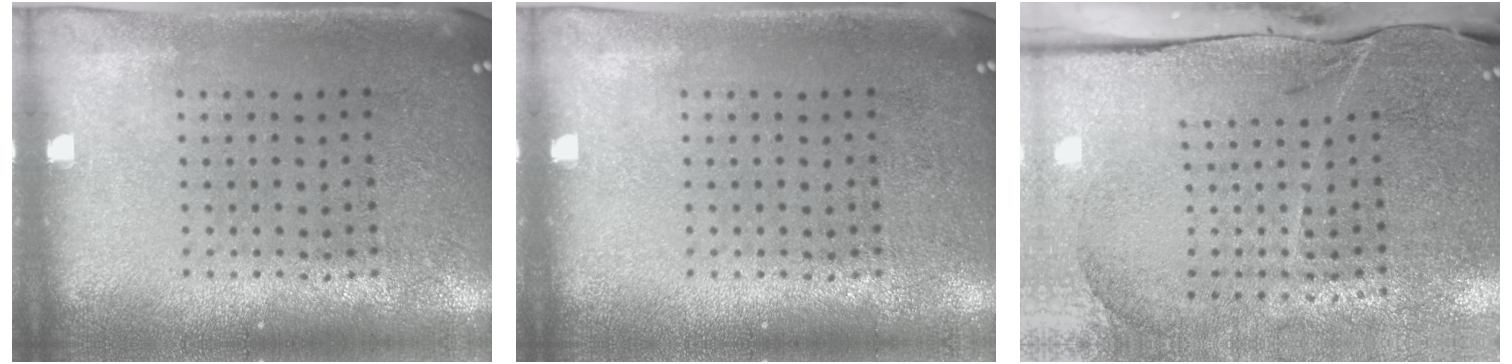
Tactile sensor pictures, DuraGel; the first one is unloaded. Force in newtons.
{"total": 0.0}
{"total": 4.1, "press": 3.4, "slide": 2.3}